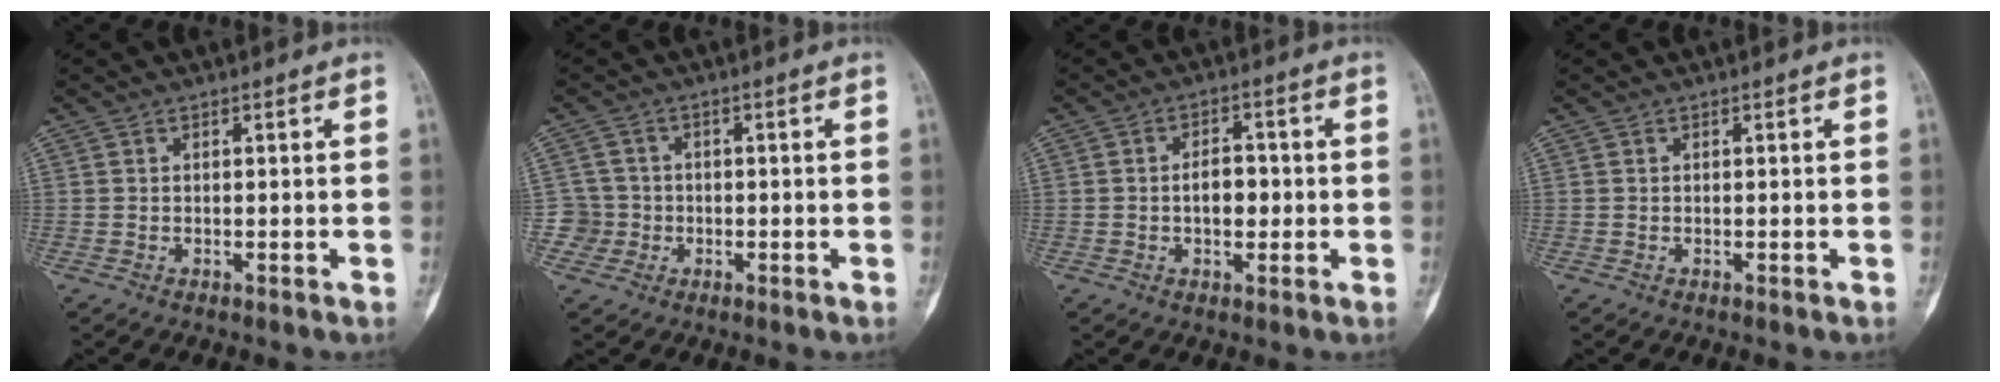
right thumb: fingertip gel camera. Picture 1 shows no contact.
{"total": 3.7, "force": [-0.9, 3.6, -0.5], "torque": [0.031, 0.015, -0.023]}
{"total": 5.1, "force": [-0.4, 3.2, 4.0], "torque": [-0.051, 0.012, -0.008]}
{"total": 0.0}